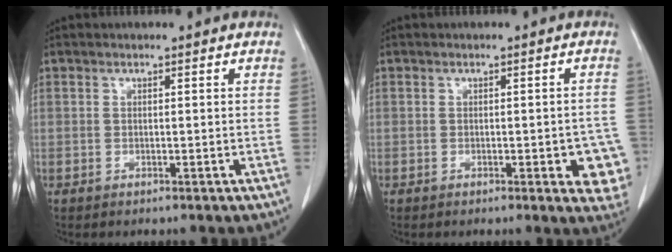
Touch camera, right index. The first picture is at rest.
{"total": 6.4, "force": [-2.2, 2.0, 5.7], "torque": [-0.045, -0.001, -0.026]}